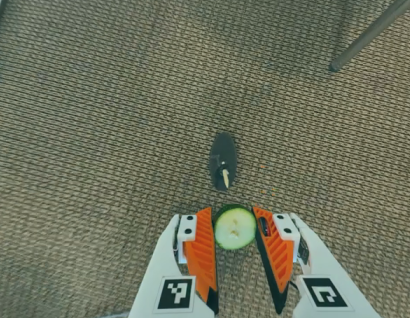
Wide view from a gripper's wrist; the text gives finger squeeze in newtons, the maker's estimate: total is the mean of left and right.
{"total": 9.5, "left": 9.3, "right": 9.7}